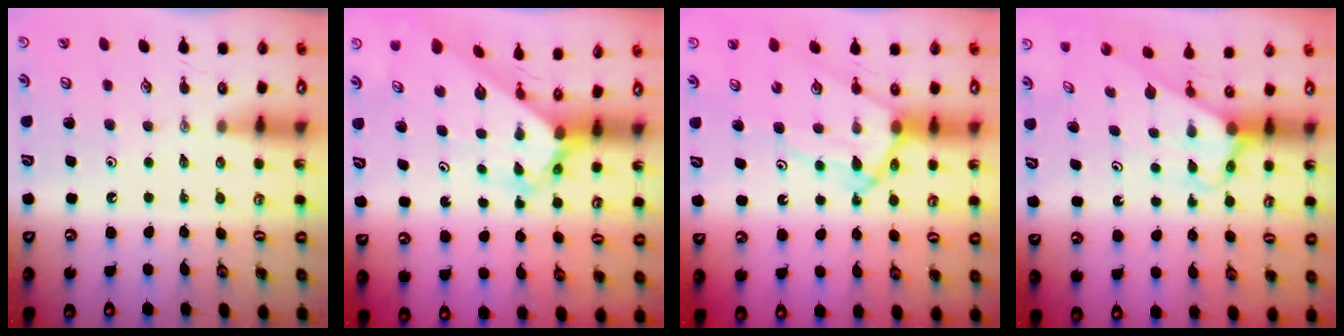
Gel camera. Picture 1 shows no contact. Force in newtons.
{"total": 2.7, "press": 2.7, "slide": 0.2}
{"total": 10.4, "press": 10.3, "slide": 0.9}
{"total": 2.8, "press": 2.8, "slide": 0.1}